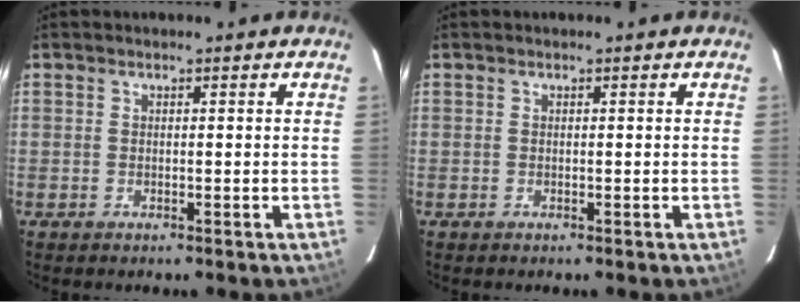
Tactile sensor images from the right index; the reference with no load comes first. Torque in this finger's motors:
{"motor_torque": [-0.01, -0.01, 0.01, 0.00]}